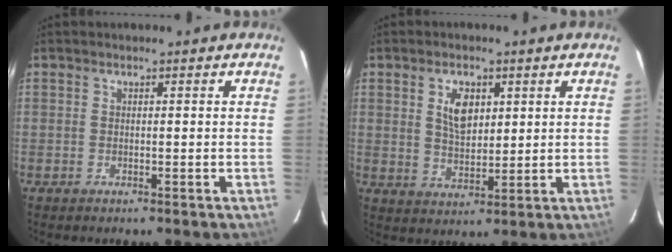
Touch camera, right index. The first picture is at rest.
{"total": 6.2, "force": [2.2, 3.5, 4.6], "torque": [-0.080, 0.005, 0.045]}